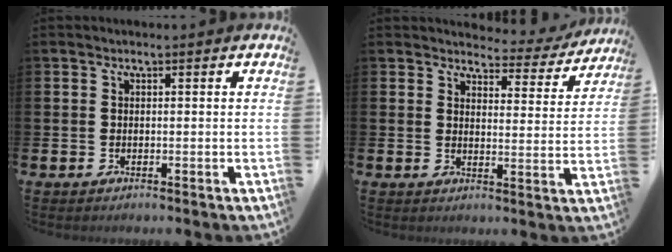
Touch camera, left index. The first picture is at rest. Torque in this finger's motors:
{"motor_torque": [0.95, -1.21, 0.40, 0.01]}